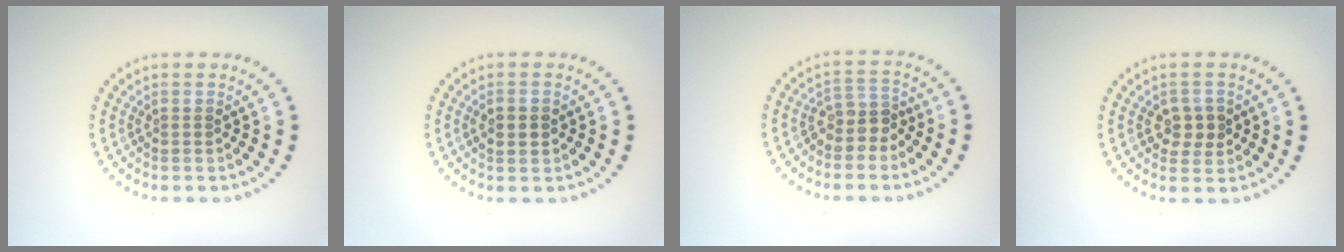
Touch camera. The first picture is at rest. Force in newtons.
{"total": 2.2, "press": 2.2, "slide": 0.2}
{"total": 2.5, "press": 2.0, "slide": 1.5}
{"total": 2.2, "press": 2.2, "slide": 0.5}